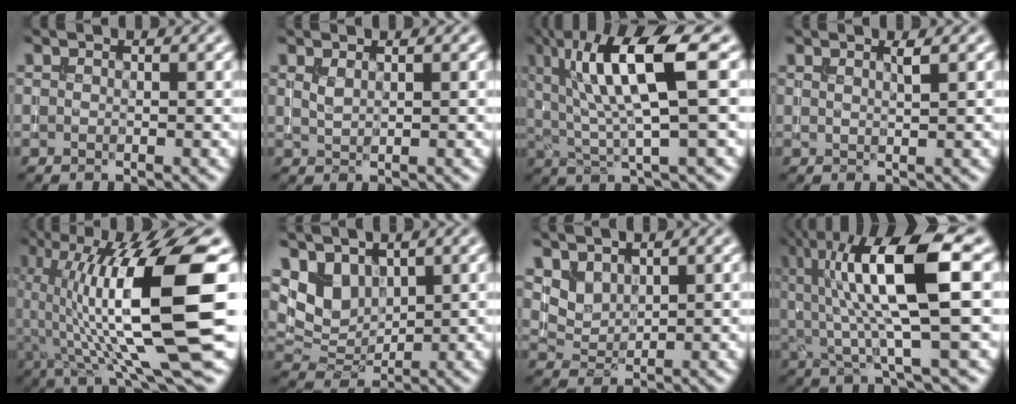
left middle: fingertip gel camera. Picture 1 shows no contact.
{"total": 1.0, "force": [0.7, 0.3, 0.7], "torque": [-0.019, 0.000, 0.017]}
{"total": 8.8, "force": [2.5, 1.7, 8.3], "torque": [-0.148, -0.002, 0.045]}
{"total": 1.1, "force": [0.7, 0.2, 0.8], "torque": [-0.012, 0.000, 0.010]}
{"total": 14.1, "force": [1.1, 3.0, 13.8], "torque": [-0.230, 0.005, 0.026]}
{"total": 3.7, "force": [2.2, 2.4, 1.8], "torque": [-0.041, -0.010, 0.045]}
{"total": 2.2, "force": [1.7, 1.1, 0.7], "torque": [-0.019, -0.007, 0.043]}
{"total": 10.2, "force": [2.4, 2.2, 9.7], "torque": [-0.173, -0.006, 0.045]}